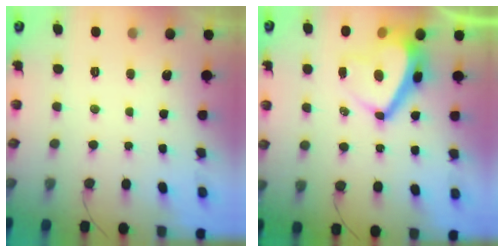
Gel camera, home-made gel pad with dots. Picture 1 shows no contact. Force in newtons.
{"total": 10.4, "press": 10.3, "slide": 1.6}